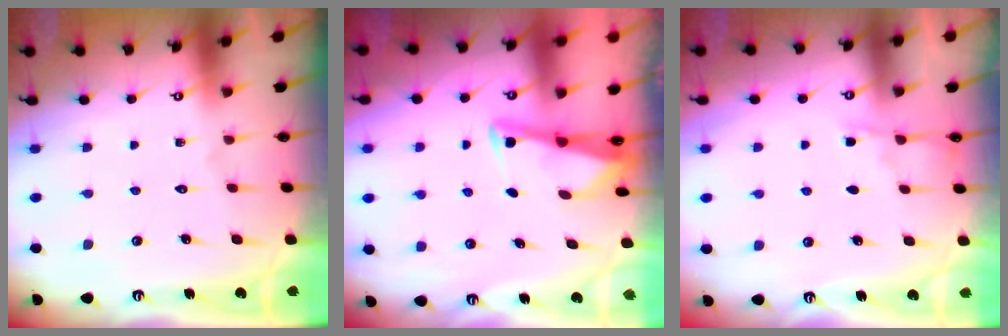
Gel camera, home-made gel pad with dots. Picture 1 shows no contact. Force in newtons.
{"total": 2.8, "press": 2.8, "slide": 0.3}
{"total": 3.2, "press": 3.2, "slide": 0.5}